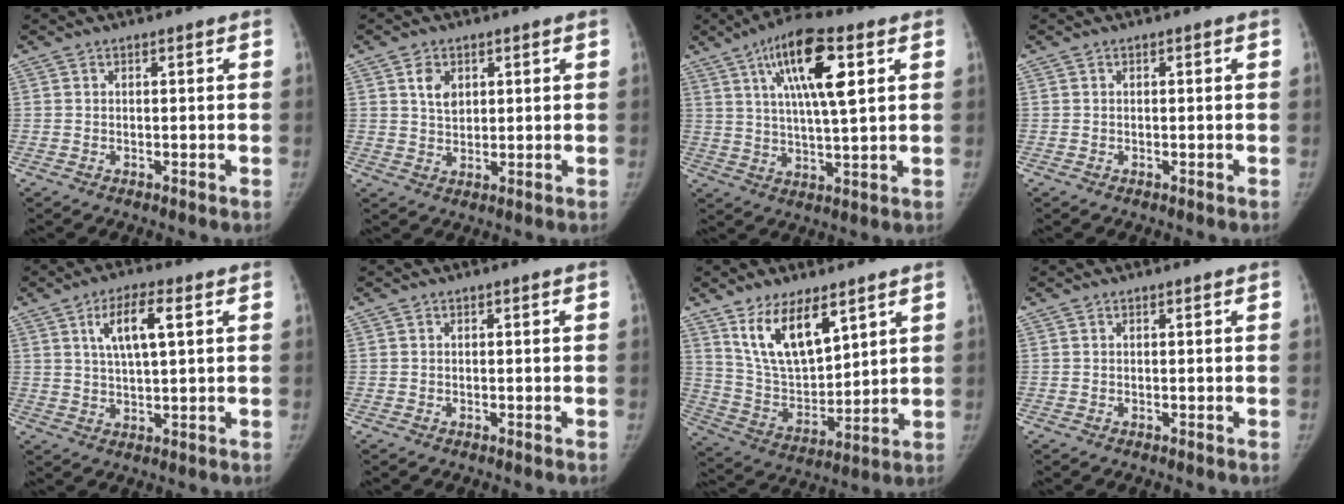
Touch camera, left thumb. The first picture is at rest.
{"total": 4.1, "force": [1.7, 2.9, 2.3], "torque": [-0.027, -0.012, 0.033]}
{"total": 14.5, "force": [5.7, 3.8, 12.8], "torque": [-0.222, -0.008, 0.093]}
{"total": 0.0}
{"total": 7.9, "force": [2.9, 2.5, 7.0], "torque": [-0.127, -0.003, 0.053]}
{"total": 0.0}
{"total": 14.2, "force": [8.3, 6.4, 9.6], "torque": [-0.142, -0.047, 0.170]}
{"total": 0.0}